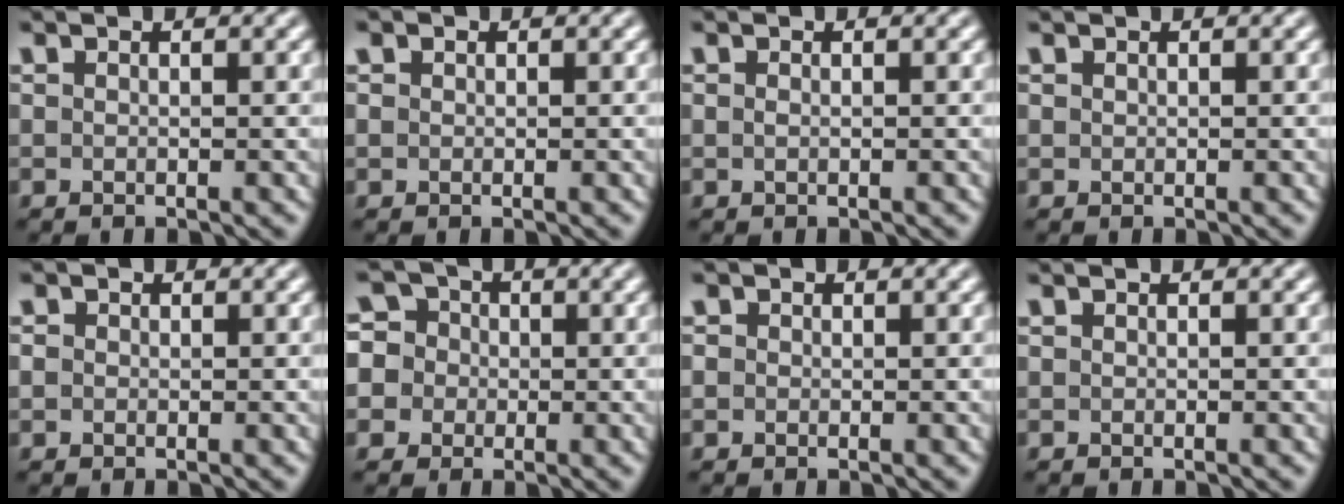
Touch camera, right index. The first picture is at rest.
{"total": 0.6, "force": [0.4, 0.3, 0.3], "torque": [-0.004, -0.003, 0.013]}
{"total": 0.6, "force": [0.0, -0.6, 0.1], "torque": [-0.003, -0.009, 0.007]}
{"total": 0.7, "force": [0.4, -0.5, -0.1], "torque": [0.007, -0.003, 0.014]}
{"total": 1.1, "force": [0.0, 1.0, 0.5], "torque": [-0.014, -0.007, 0.002]}
{"total": 10.2, "force": [-0.2, 9.4, 3.8], "torque": [-0.109, -0.025, -0.013]}
{"total": 1.3, "force": [0.0, 1.3, 0.4], "torque": [-0.014, -0.006, 0.001]}
{"total": 0.0}